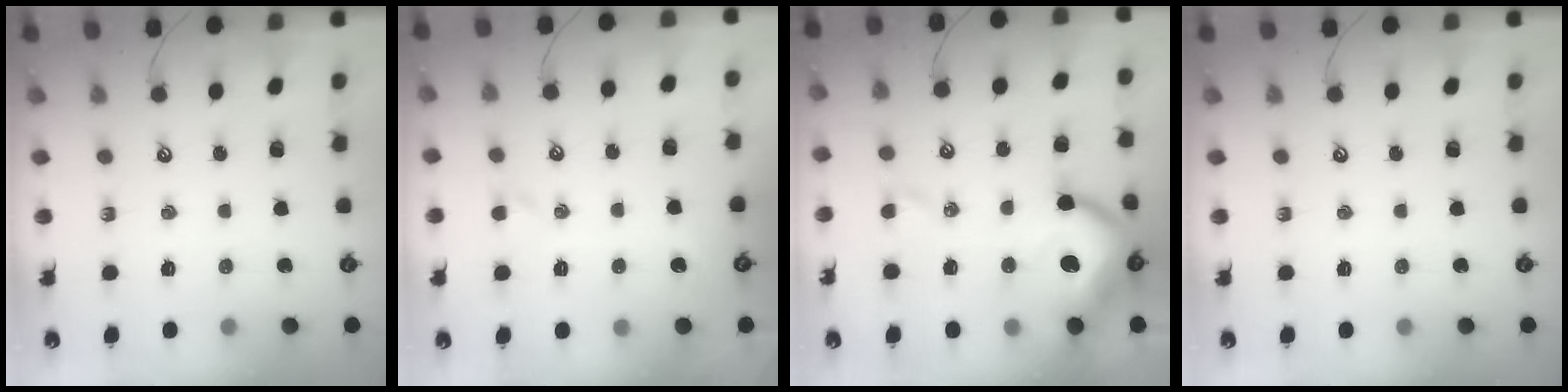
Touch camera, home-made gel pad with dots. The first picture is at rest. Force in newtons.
{"total": 2.3, "press": 2.2, "slide": 0.7}
{"total": 17.1, "press": 17.0, "slide": 2.3}
{"total": 0.0}